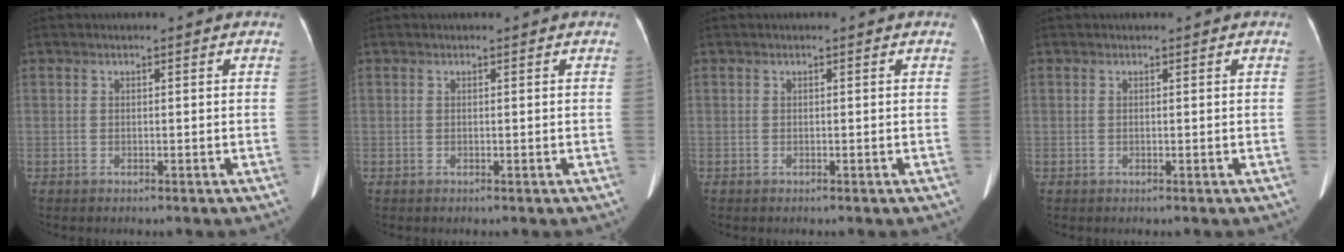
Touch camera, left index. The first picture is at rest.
{"total": 0.0}
{"total": 0.0}
{"total": 0.0}